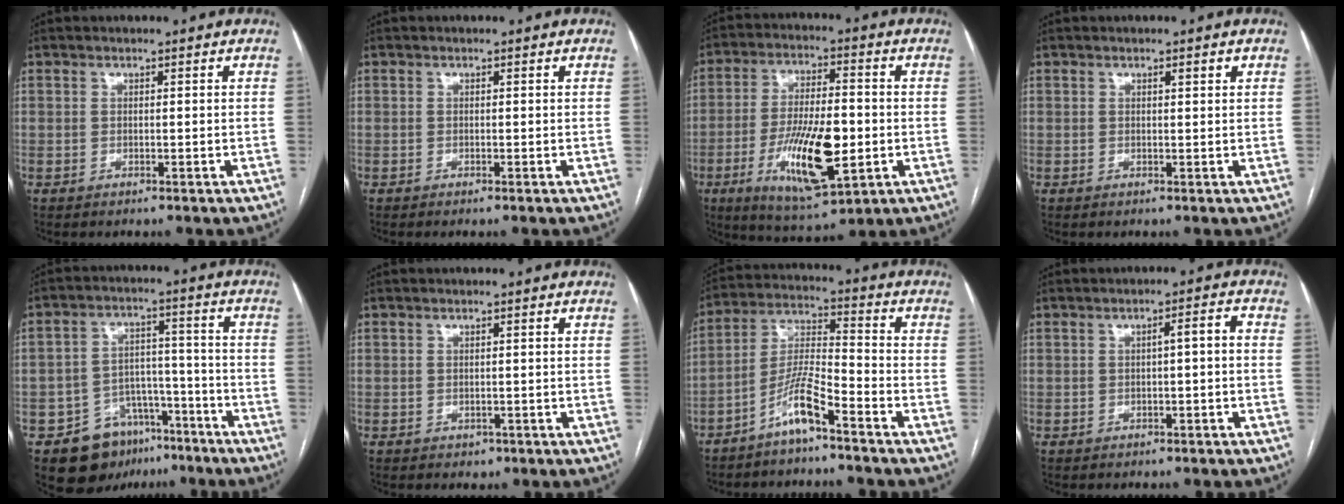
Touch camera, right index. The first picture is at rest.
{"total": 0.0}
{"total": 15.0, "force": [-3.7, 4.1, 14.0], "torque": [-0.260, -0.011, -0.056]}
{"total": 1.0, "force": [0.6, 0.1, 0.8], "torque": [-0.012, 0.001, 0.006]}
{"total": 11.4, "force": [-7.2, 7.8, 4.2], "torque": [-0.060, 0.034, -0.104]}
{"total": 0.9, "force": [-0.5, 0.8, 0.2], "torque": [-0.002, 0.002, -0.002]}
{"total": 7.5, "force": [-5.3, 0.5, 5.4], "torque": [-0.117, -0.001, -0.104]}
{"total": 2.3, "force": [-0.2, 0.4, 2.3], "torque": [-0.032, 0.010, -0.002]}